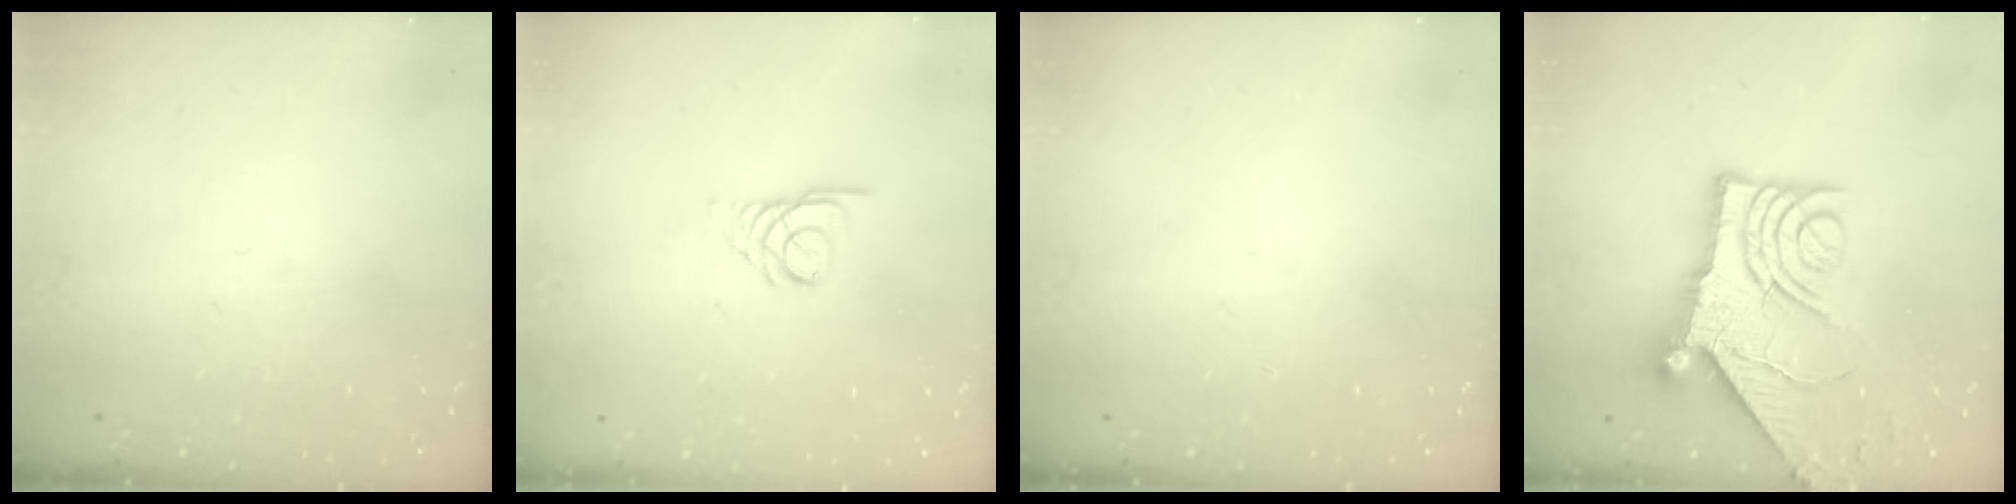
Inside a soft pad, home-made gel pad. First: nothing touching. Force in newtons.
{"total": 4.8, "press": 4.8, "slide": 0.3}
{"total": 0.0}
{"total": 12.6, "press": 12.6, "slide": 1.5}